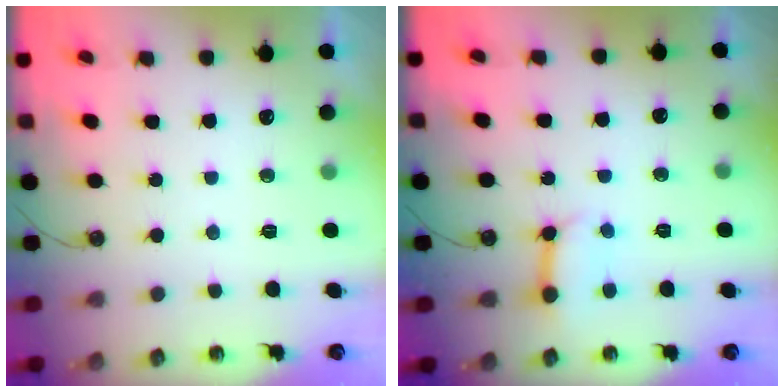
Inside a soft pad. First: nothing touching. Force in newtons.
{"total": 7.9, "press": 7.8, "slide": 0.9}